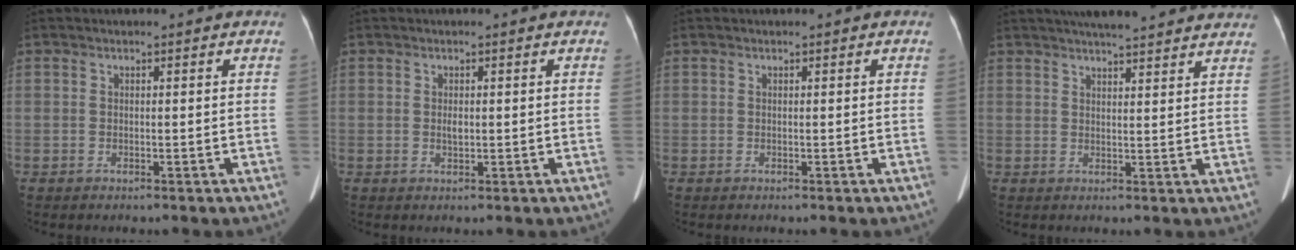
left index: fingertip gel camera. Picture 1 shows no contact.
{"total": 1.0, "force": [0.0, 0.6, 0.9], "torque": [-0.018, 0.001, 0.003]}
{"total": 0.0}
{"total": 14.8, "force": [13.1, 1.9, 6.7], "torque": [-0.089, 0.035, 0.162]}